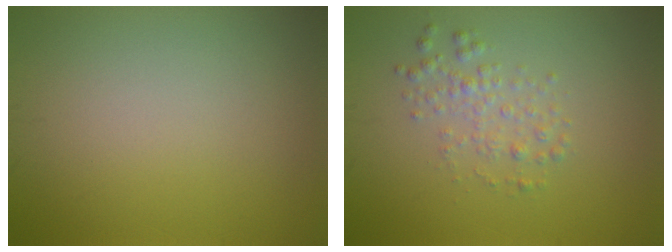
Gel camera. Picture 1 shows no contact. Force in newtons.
{"total": 2.0, "press": 2.0, "slide": 0.1}